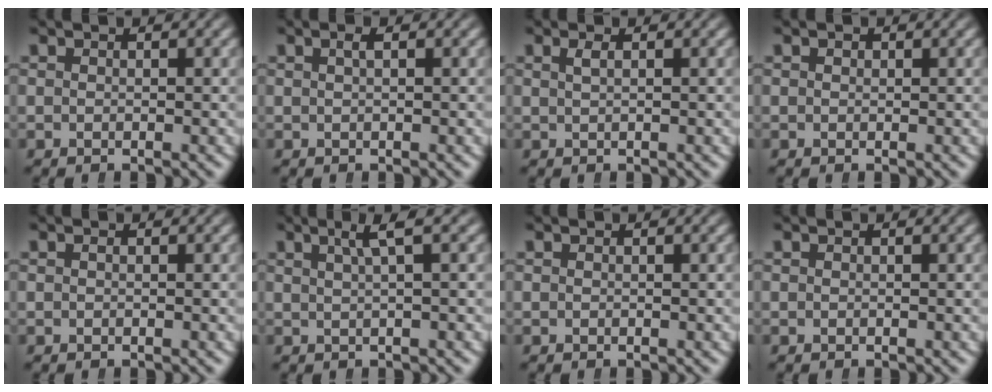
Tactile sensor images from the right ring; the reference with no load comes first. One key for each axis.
{"total": 1.0, "fx": 0.3, "fy": 0.1, "fz": 1.0, "tx": -0.008, "ty": 0.009, "tz": 0.005}
{"total": 1.0, "fx": 0.4, "fy": -0.2, "fz": 0.9, "tx": -0.014, "ty": 0.007, "tz": 0.009}
{"total": 0.6, "fx": 0.2, "fy": 0.5, "fz": 0.3, "tx": 0.001, "ty": 0.002, "tz": 0.005}
{"total": 0.0}
{"total": 2.9, "fx": 1.6, "fy": 0.0, "fz": 2.4, "tx": -0.023, "ty": 0.023, "tz": 0.023}
{"total": 0.0}
{"total": 0.0}